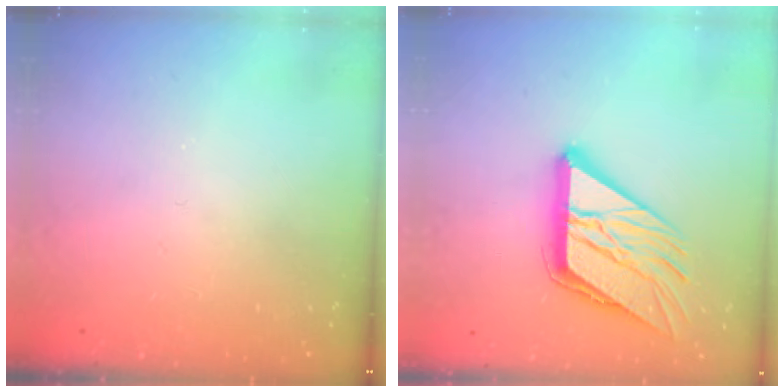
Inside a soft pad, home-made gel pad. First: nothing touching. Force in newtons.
{"total": 18.0, "press": 17.9, "slide": 2.5}